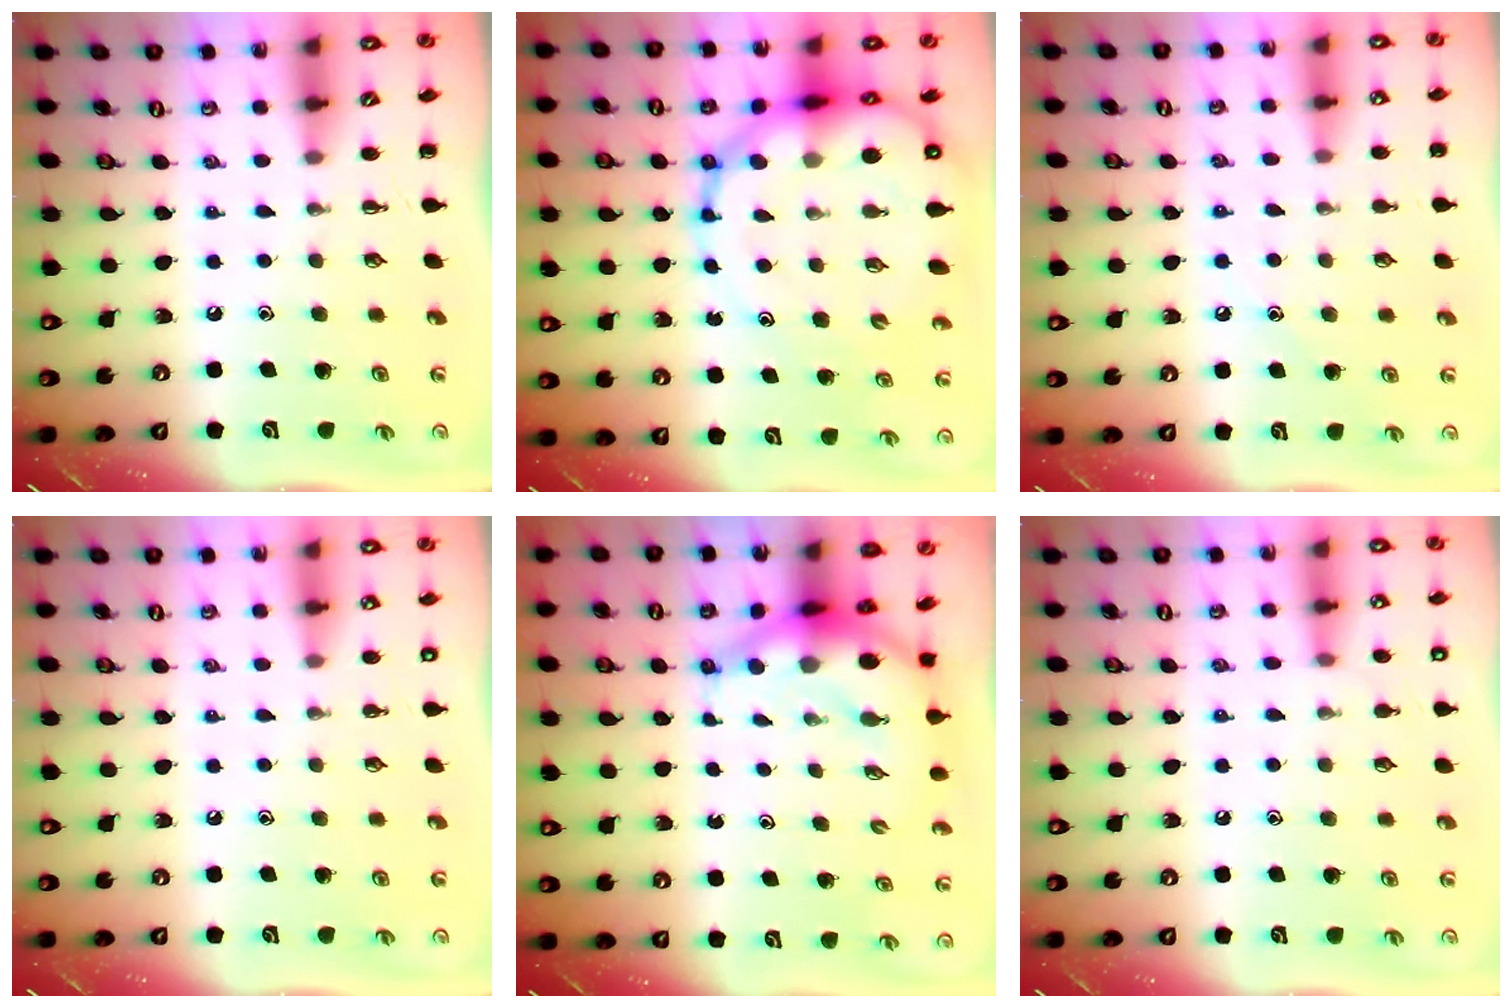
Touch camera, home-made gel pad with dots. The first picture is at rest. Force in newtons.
{"total": 20.8, "press": 20.1, "slide": 5.4}
{"total": 6.8, "press": 6.6, "slide": 1.7}
{"total": 3.7, "press": 2.5, "slide": 2.7}
{"total": 8.0, "press": 7.7, "slide": 2.1}
{"total": 7.3, "press": 7.0, "slide": 2.0}